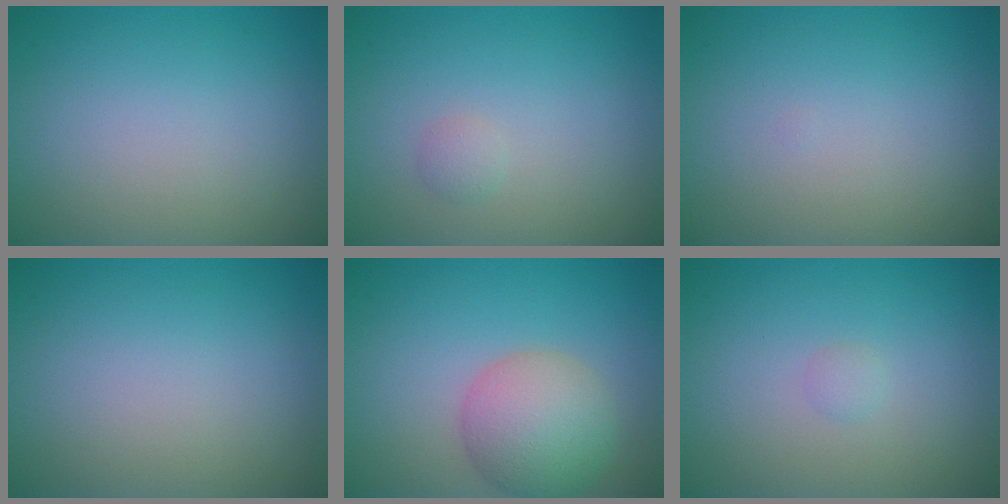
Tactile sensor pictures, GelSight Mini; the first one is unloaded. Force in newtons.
{"total": 0.7, "press": 0.7, "slide": 0.0}
{"total": 0.0}
{"total": 0.0}
{"total": 5.6, "press": 5.6, "slide": 0.4}
{"total": 0.6, "press": 0.6, "slide": 0.0}